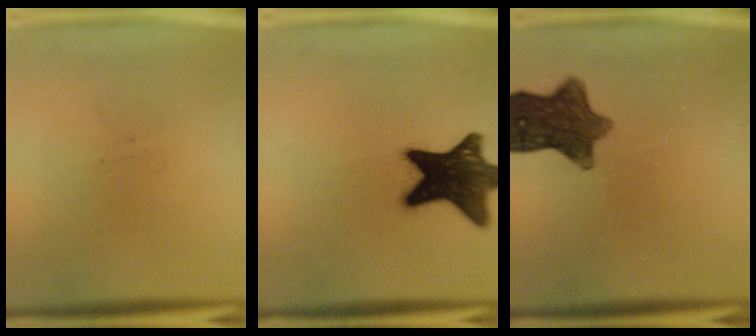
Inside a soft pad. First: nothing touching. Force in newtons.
{"total": 18.2}
{"total": 10.2}